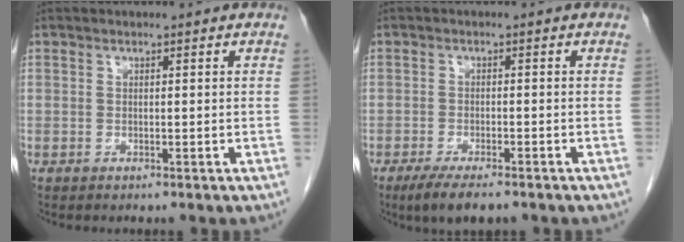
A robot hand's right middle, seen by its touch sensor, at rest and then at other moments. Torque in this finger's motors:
{"motor_torque": [0.62, -0.39, 0.04, 0.05]}